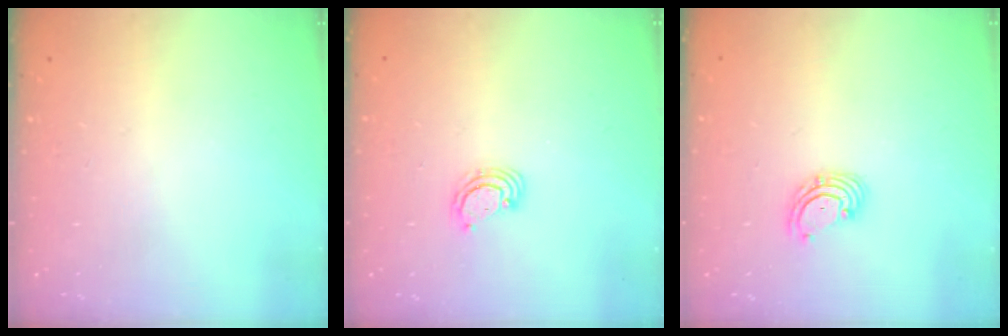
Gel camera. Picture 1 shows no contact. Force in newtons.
{"total": 2.4, "press": 2.4, "slide": 0.2}
{"total": 3.3, "press": 3.3, "slide": 0.5}